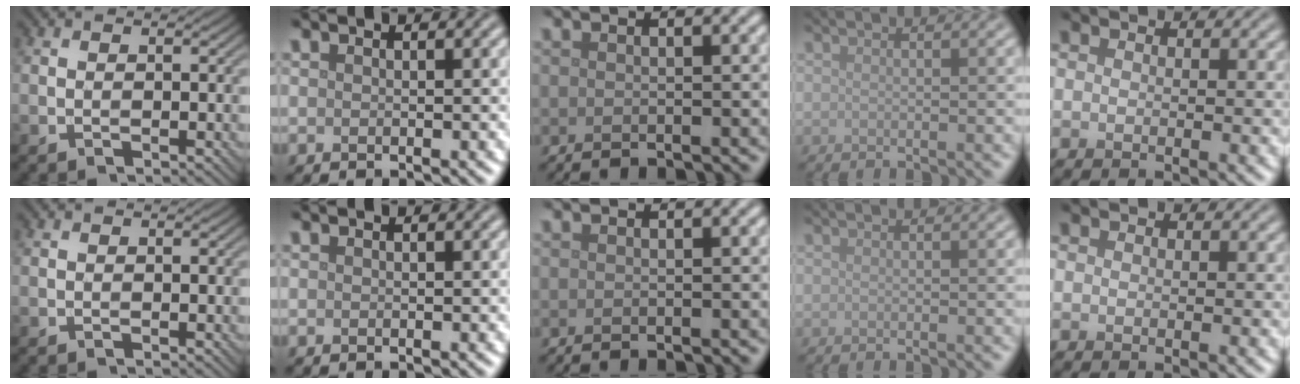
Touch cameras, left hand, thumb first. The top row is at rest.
{}